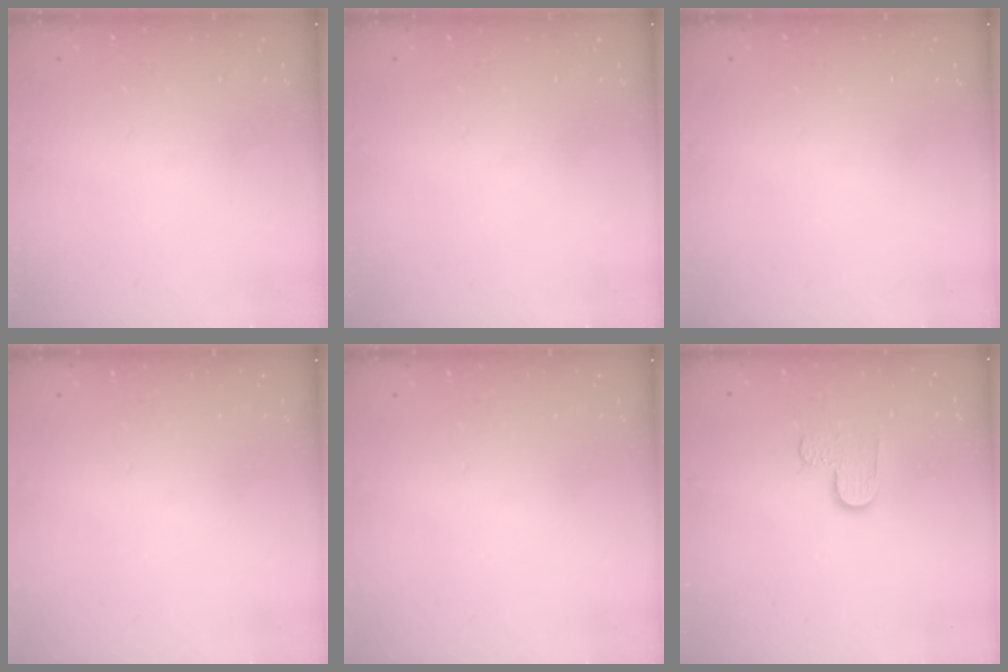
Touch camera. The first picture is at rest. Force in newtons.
{"total": 0.0}
{"total": 0.0}
{"total": 0.0}
{"total": 0.0}
{"total": 5.9, "press": 5.8, "slide": 0.6}